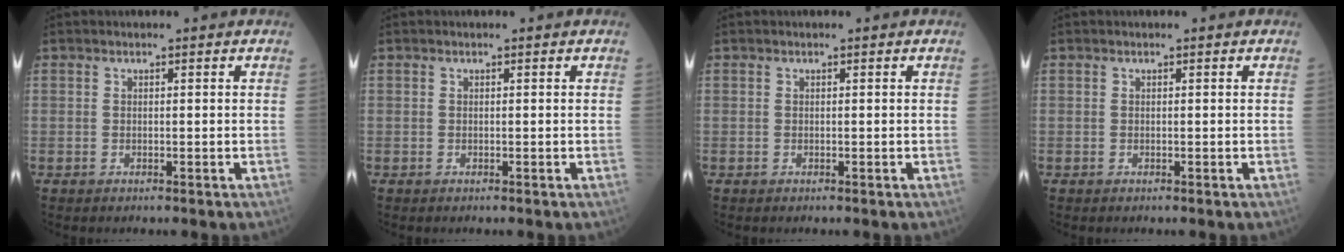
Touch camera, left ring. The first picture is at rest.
{"total": 0.0}
{"total": 0.0}
{"total": 0.0}